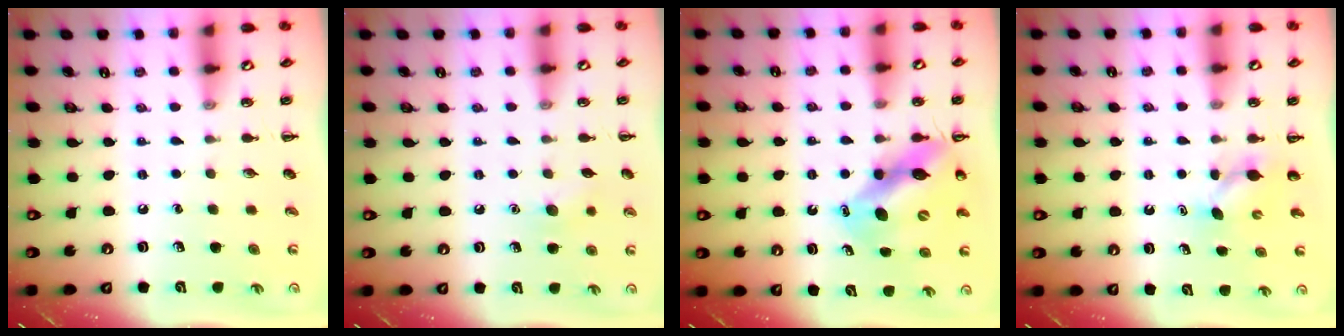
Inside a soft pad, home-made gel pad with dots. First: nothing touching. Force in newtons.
{"total": 7.2, "press": 6.9, "slide": 2.1}
{"total": 11.7, "press": 11.2, "slide": 3.1}
{"total": 3.8, "press": 3.6, "slide": 1.2}